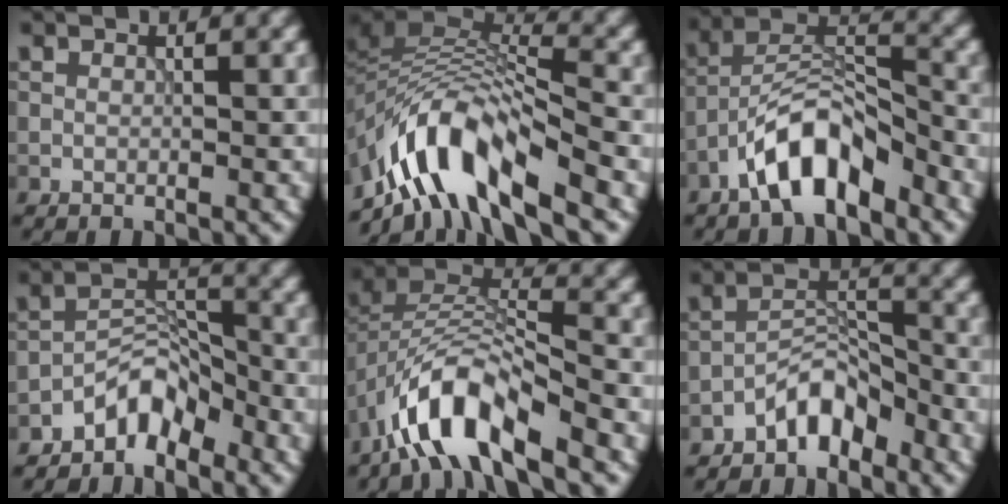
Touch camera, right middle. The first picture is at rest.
{"total": 9.2, "force": [-6.0, 3.3, 6.3], "torque": [-0.092, 0.012, -0.118]}
{"total": 7.0, "force": [-4.4, 2.7, 4.8], "torque": [-0.077, 0.017, -0.083]}
{"total": 3.6, "force": [-2.8, 1.5, 1.6], "torque": [-0.020, 0.020, -0.055]}
{"total": 7.7, "force": [-4.8, 2.9, 5.3], "torque": [-0.091, 0.006, -0.095]}
{"total": 3.7, "force": [-2.9, 1.4, 1.9], "torque": [-0.025, 0.019, -0.056]}